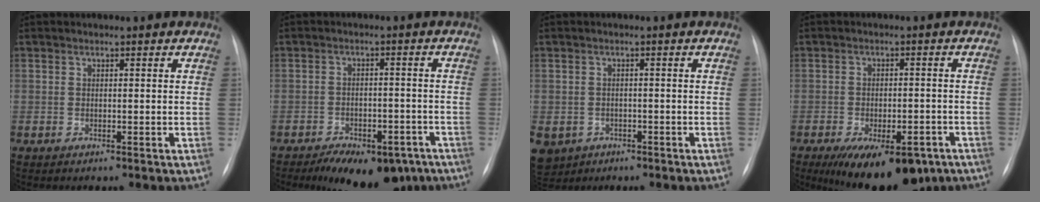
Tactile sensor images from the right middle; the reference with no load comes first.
{"total": 13.3, "force": [-9.6, 6.2, 6.8], "torque": [-0.093, 0.006, -0.129]}
{"total": 8.6, "force": [-4.2, 7.1, 2.5], "torque": [-0.078, 0.002, -0.057]}
{"total": 14.5, "force": [-9.4, 6.4, 9.1], "torque": [-0.124, -0.009, -0.126]}